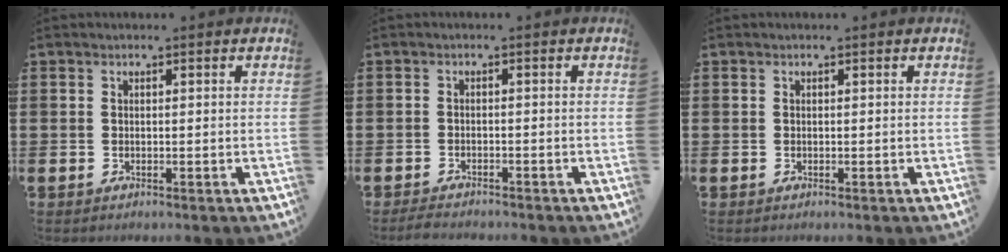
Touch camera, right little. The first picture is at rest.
{"total": 1.6, "force": [-1.5, 0.2, 0.4], "torque": [-0.009, 0.004, -0.031]}
{"total": 0.0}